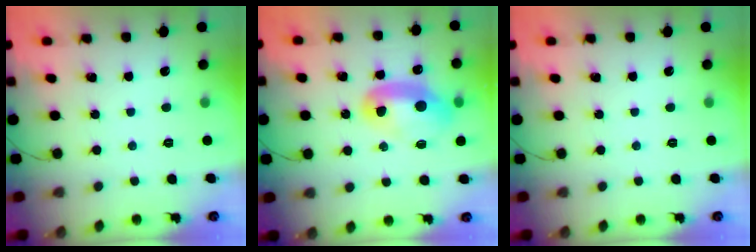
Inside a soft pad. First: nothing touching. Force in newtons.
{"total": 11.5, "press": 11.5, "slide": 0.6}
{"total": 0.0}